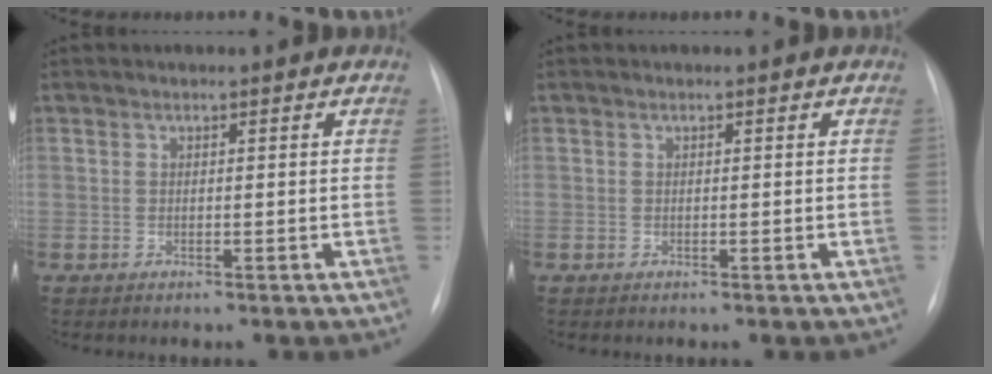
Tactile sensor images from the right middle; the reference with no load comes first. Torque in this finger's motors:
{"motor_torque": [0.00, 0.00, 0.00, 0.00]}